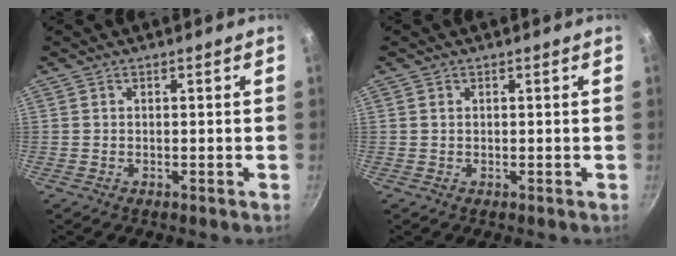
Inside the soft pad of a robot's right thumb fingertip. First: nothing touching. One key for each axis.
{"total": 0.7, "fx": 0.2, "fy": 0.5, "fz": 0.4, "tx": -0.007, "ty": 0.002, "tz": 0.004}